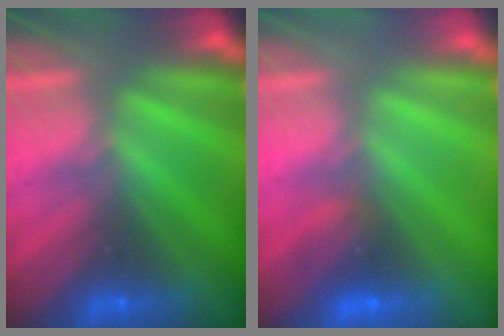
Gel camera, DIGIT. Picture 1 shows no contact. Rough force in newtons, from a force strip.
{"total": 1.4}